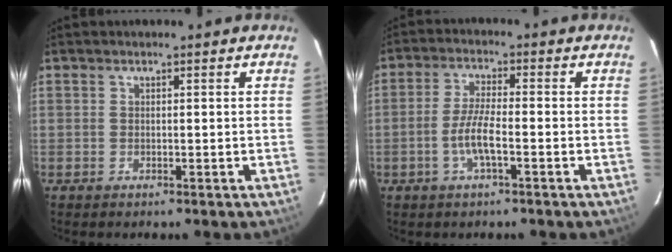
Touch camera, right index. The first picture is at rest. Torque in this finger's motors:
{"motor_torque": [0.71, -0.52, 0.40, 0.12]}